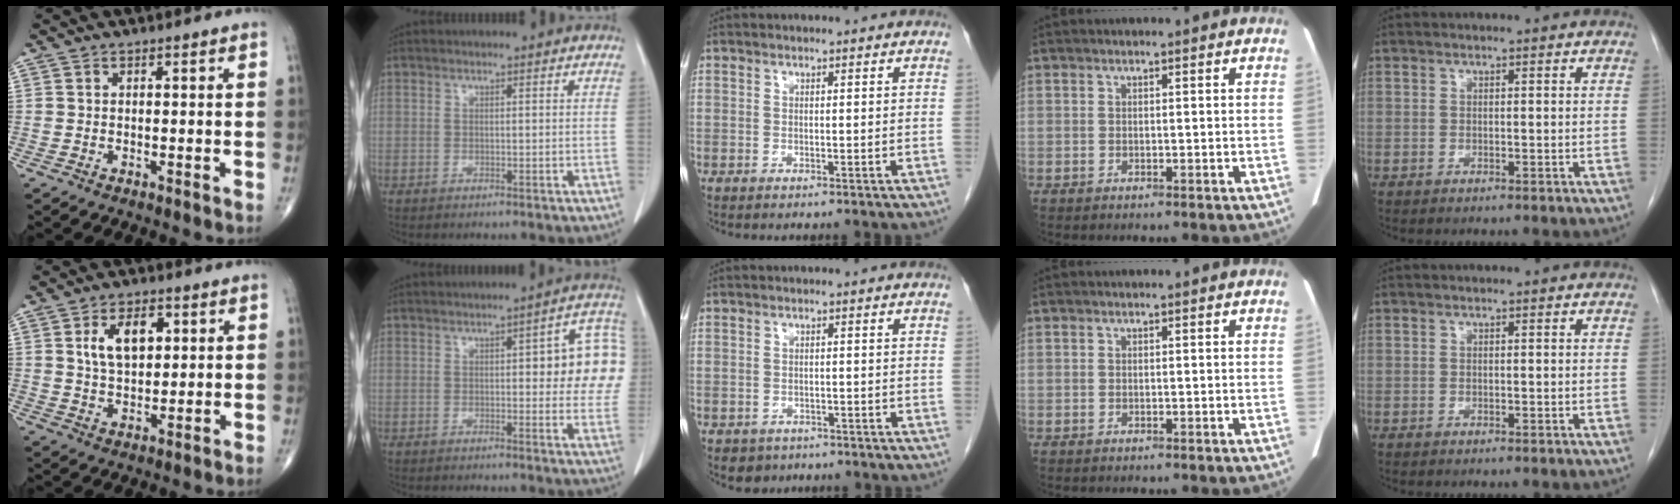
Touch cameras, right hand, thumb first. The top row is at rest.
{"thumb": {"total": 8.4, "force": [2.4, 4.8, 6.5], "torque": [-0.095, -0.004, 0.045]}, "index": {"total": 10.6, "force": [1.4, 3.1, 10.0], "torque": [-0.102, 0.024, 0.011]}, "middle": {"total": 2.7, "force": [-1.8, 2.0, 0.1], "torque": [-0.008, 0.005, -0.026]}}